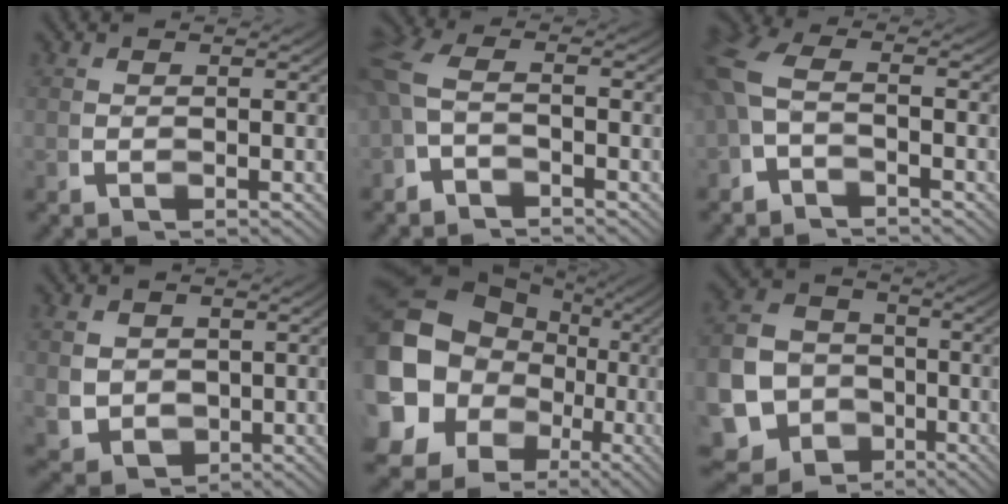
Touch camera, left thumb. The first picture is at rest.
{"total": 3.3, "force": [-0.8, 2.4, 2.1], "torque": [-0.058, -0.007, -0.014]}
{"total": 3.7, "force": [-0.7, 2.7, 2.4], "torque": [-0.063, -0.011, -0.012]}
{"total": 5.1, "force": [-0.3, 4.5, 2.4], "torque": [-0.063, -0.039, 0.020]}
{"total": 17.9, "force": [-1.4, 14.6, 10.3], "torque": [-0.242, -0.083, 0.007]}
{"total": 15.9, "force": [-5.6, 13.6, 6.1], "torque": [-0.131, -0.078, -0.086]}